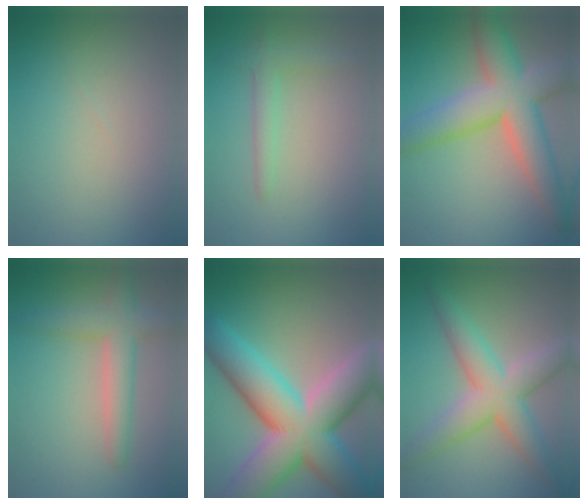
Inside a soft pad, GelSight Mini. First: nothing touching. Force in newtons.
{"total": 2.1, "press": 2.1, "slide": 0.1}
{"total": 9.5, "press": 9.5, "slide": 0.5}
{"total": 4.3, "press": 4.3, "slide": 0.1}
{"total": 15.1, "press": 15.1, "slide": 1.0}
{"total": 6.9, "press": 6.9, "slide": 0.2}